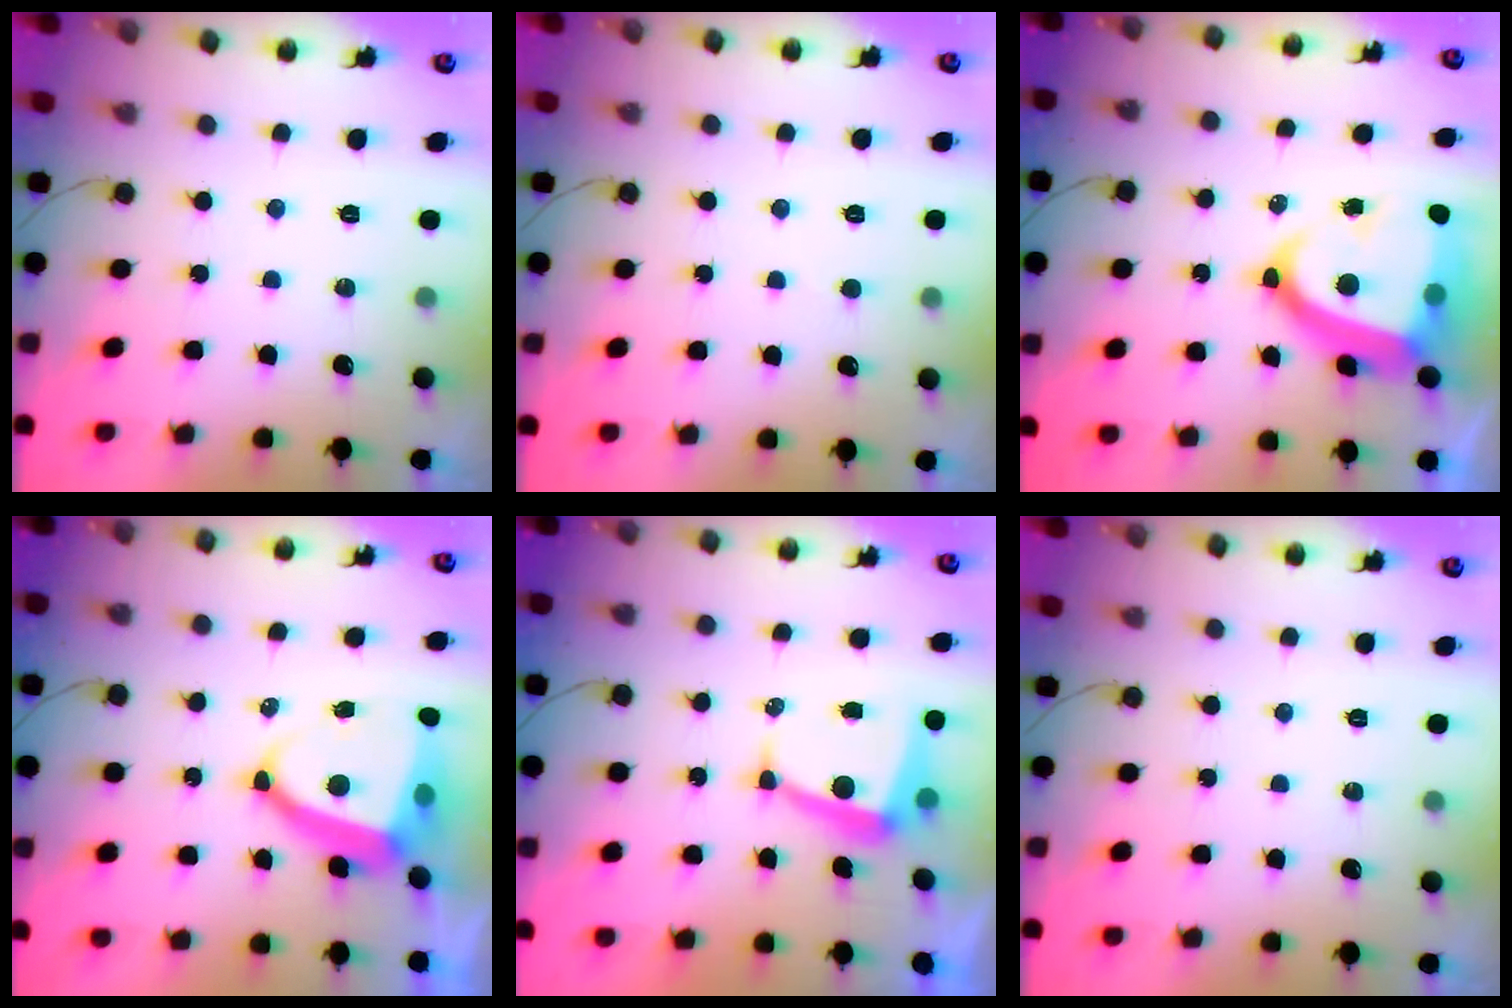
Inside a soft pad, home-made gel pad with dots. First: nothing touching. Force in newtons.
{"total": 2.5, "press": 2.5, "slide": 0.2}
{"total": 19.7, "press": 19.6, "slide": 2.0}
{"total": 10.1, "press": 10.0, "slide": 1.2}
{"total": 6.0, "press": 5.9, "slide": 0.6}
{"total": 0.0}